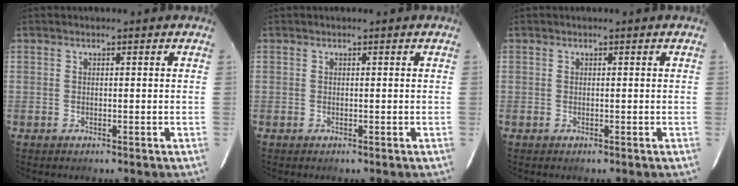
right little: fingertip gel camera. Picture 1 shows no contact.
{"total": 0.0}
{"total": 0.0}